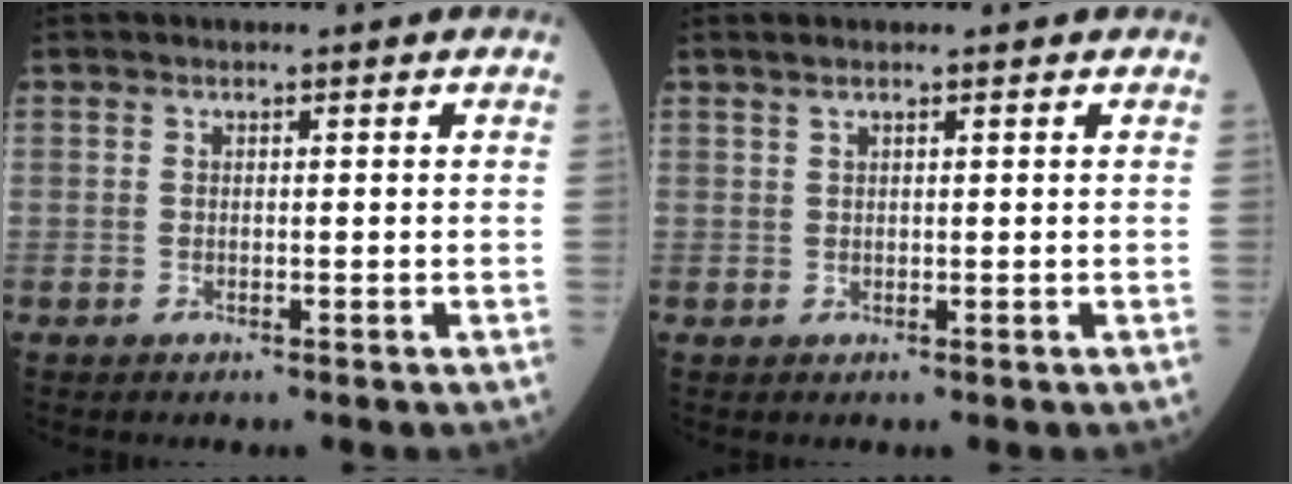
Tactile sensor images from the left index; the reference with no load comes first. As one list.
[{"total": 1.0, "force": [0.9, 0.1, 0.5], "torque": [-0.016, 0.010, 0.020]}]